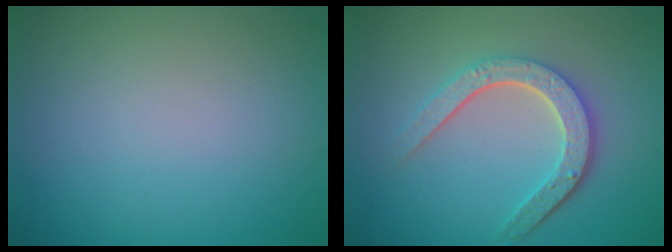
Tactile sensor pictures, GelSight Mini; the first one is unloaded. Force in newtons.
{"total": 4.7, "press": 3.5, "slide": 3.1}